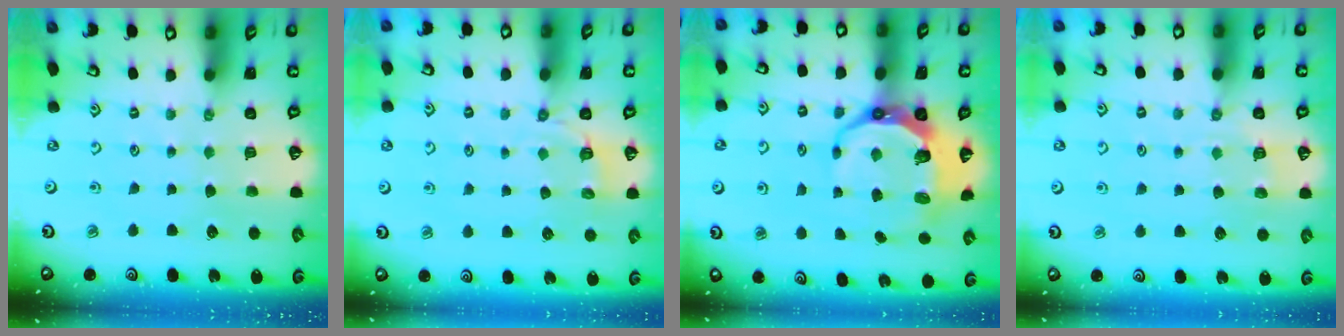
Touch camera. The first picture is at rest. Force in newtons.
{"total": 2.9, "press": 2.0, "slide": 2.1}
{"total": 11.3, "press": 10.3, "slide": 4.5}
{"total": 4.8, "press": 4.7, "slide": 1.1}